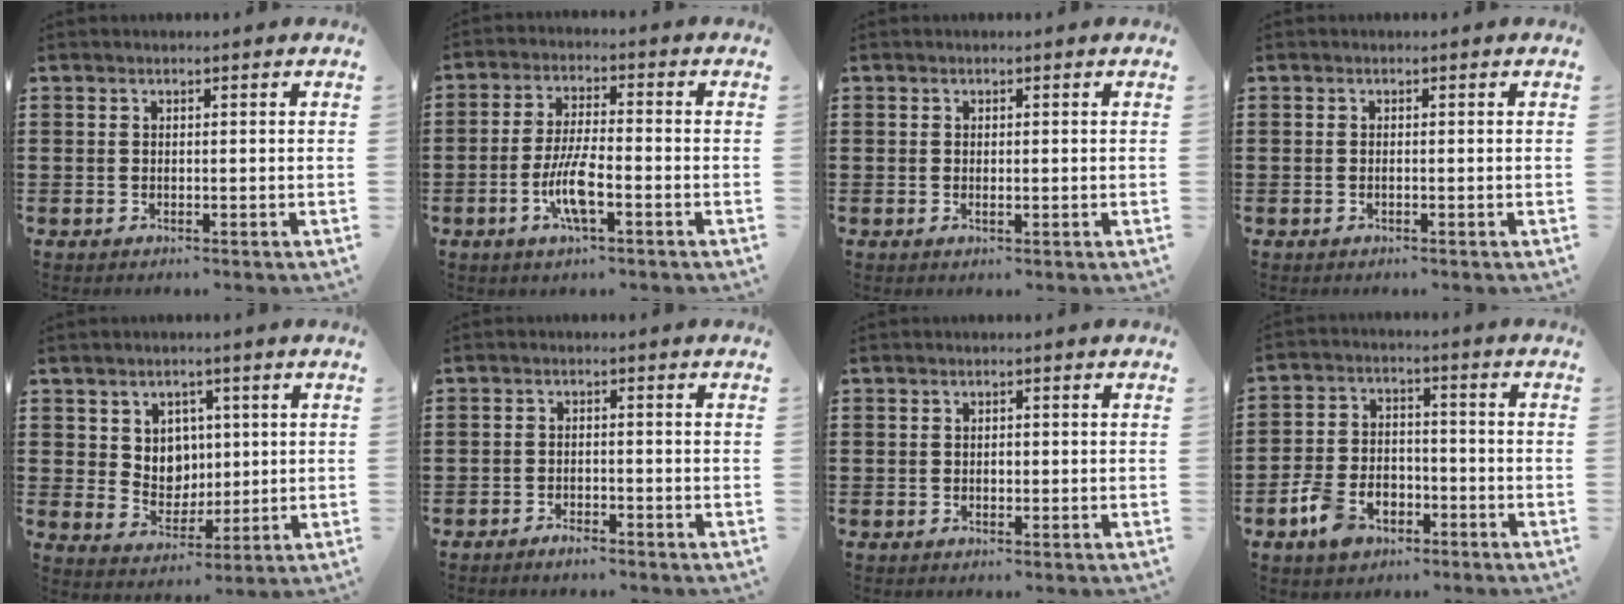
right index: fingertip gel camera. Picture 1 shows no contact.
{"total": 7.2, "force": [-2.6, 1.8, 6.5], "torque": [-0.147, -0.013, -0.055]}
{"total": 0.6, "force": [0.0, 0.3, 0.5], "torque": [-0.011, 0.001, 0.001]}
{"total": 0.0}
{"total": 5.2, "force": [2.1, 4.6, 1.2], "torque": [-0.032, 0.000, 0.034]}
{"total": 1.6, "force": [-1.5, 0.4, 0.3], "torque": [-0.009, 0.003, -0.031]}
{"total": 0.7, "force": [0.0, 0.4, 0.5], "torque": [-0.012, -0.001, 0.000]}
{"total": 6.5, "force": [-4.2, 3.9, 3.0], "torque": [-0.085, 0.014, -0.086]}